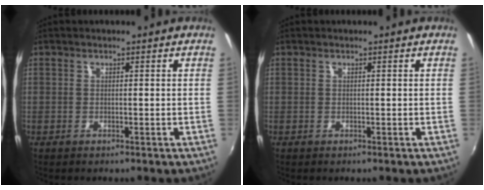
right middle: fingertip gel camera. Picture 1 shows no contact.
{"total": 0.0}